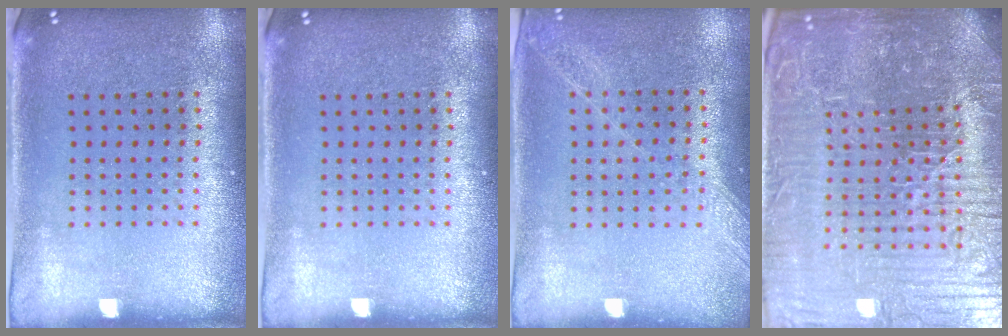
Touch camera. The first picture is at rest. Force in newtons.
{"total": 0.0}
{"total": 1.2, "press": 1.2, "slide": 0.2}
{"total": 6.6, "press": 6.1, "slide": 2.5}